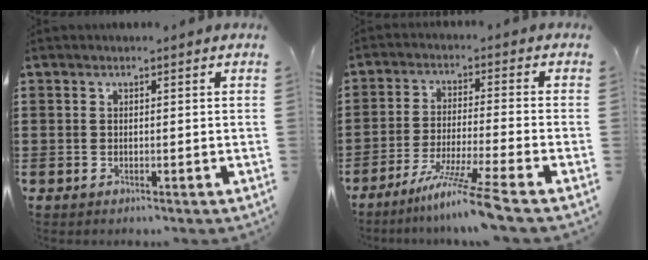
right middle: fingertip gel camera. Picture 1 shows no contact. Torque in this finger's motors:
{"motor_torque": [2.14, 0.00, 0.37, 0.19]}